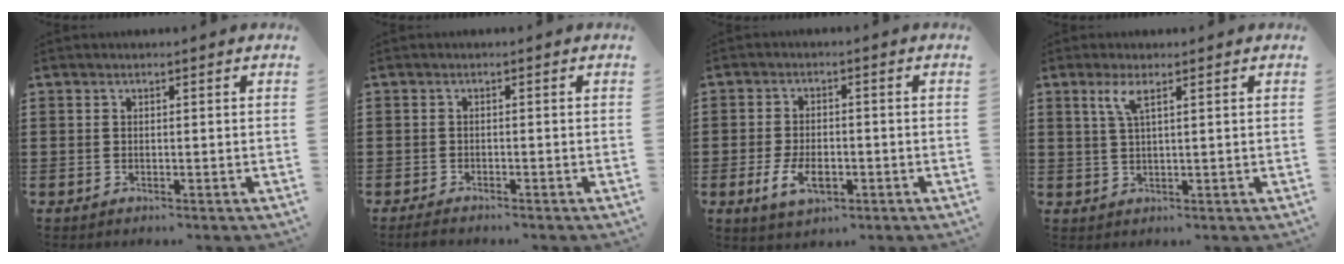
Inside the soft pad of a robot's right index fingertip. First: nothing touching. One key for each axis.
{"total": 1.2, "fx": -1.2, "fy": 0.1, "fz": 0.1, "tx": -0.005, "ty": -0.003, "tz": -0.023}
{"total": 5.2, "fx": -1.8, "fy": 2.7, "fz": 4.0, "tx": -0.089, "ty": -0.002, "tz": -0.036}
{"total": 3.1, "fx": 1.5, "fy": 0.4, "fz": 2.7, "tx": -0.058, "ty": 0.002, "tz": 0.024}